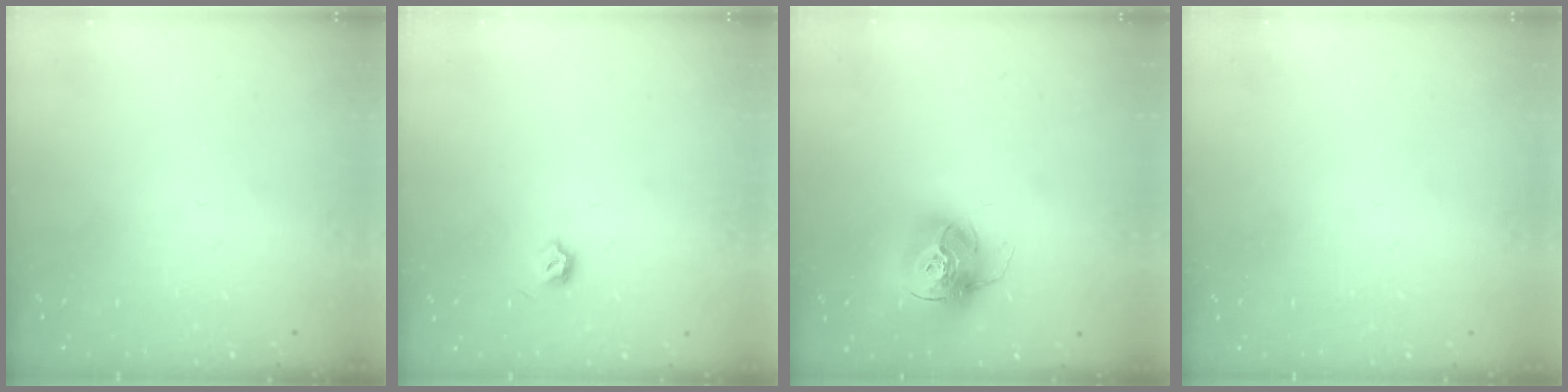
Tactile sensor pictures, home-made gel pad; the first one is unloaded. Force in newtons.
{"total": 4.0, "press": 3.9, "slide": 0.7}
{"total": 15.7, "press": 15.6, "slide": 1.6}
{"total": 0.7, "press": 0.7, "slide": 0.1}